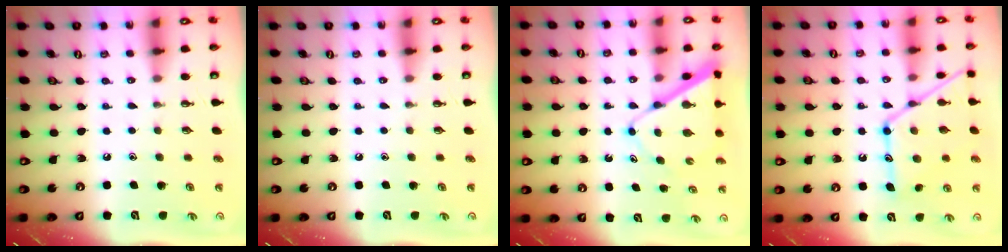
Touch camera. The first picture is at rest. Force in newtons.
{"total": 0.0}
{"total": 9.0, "press": 8.9, "slide": 0.8}
{"total": 16.5, "press": 16.4, "slide": 1.4}